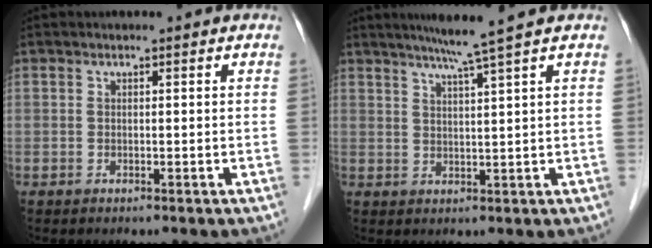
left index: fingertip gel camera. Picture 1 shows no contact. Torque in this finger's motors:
{"motor_torque": [-1.04, -1.03, -0.16, 0.00]}